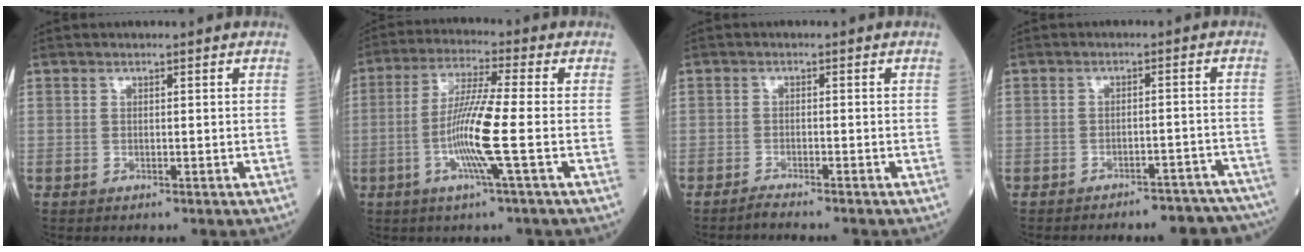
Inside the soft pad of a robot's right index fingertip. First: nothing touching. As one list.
[{"total": 9.6, "force": [-2.2, -1.1, 9.3], "torque": [-0.183, -0.010, -0.046]}, {"total": 2.3, "force": [-2.1, -0.5, 0.8], "torque": [-0.013, 0.000, -0.031]}, {"total": 12.0, "force": [-11.2, 2.4, 3.6], "torque": [-0.023, 0.017, -0.119]}]